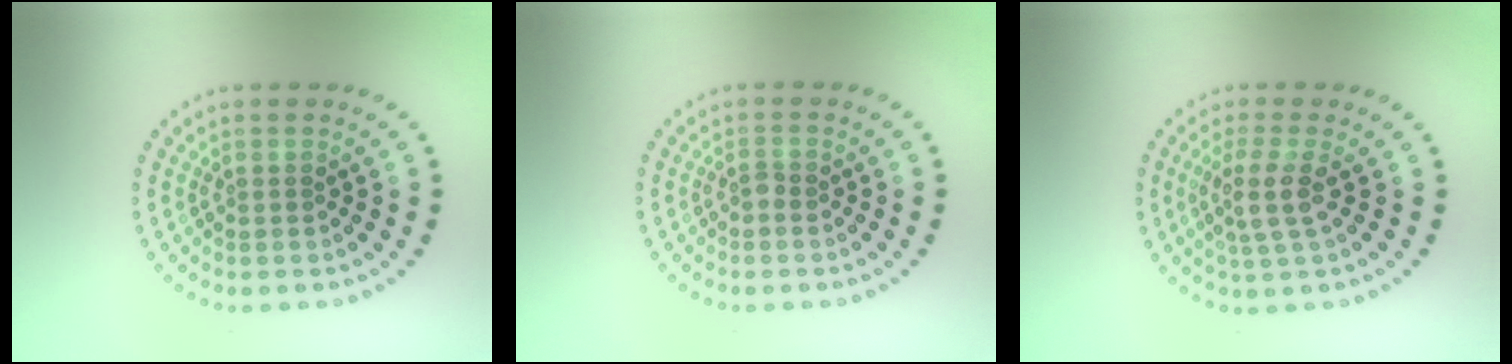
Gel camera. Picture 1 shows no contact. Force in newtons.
{"total": 0.8, "press": 0.6, "slide": 0.5}
{"total": 2.9, "press": 2.3, "slide": 1.8}